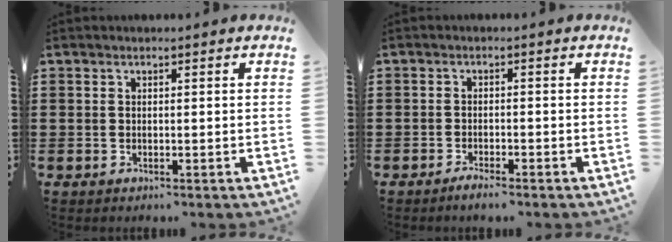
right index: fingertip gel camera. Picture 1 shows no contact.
{"total": 1.6, "force": [-1.5, 0.1, 0.6], "torque": [-0.013, -0.001, -0.027]}